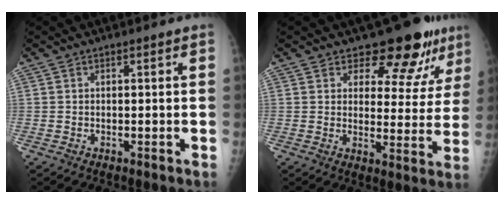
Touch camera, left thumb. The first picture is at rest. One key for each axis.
{"total": 11.3, "fx": 8.7, "fy": 5.3, "fz": 4.7, "tx": -0.019, "ty": -0.061, "tz": 0.106}